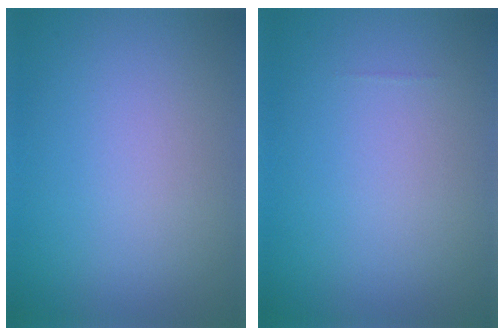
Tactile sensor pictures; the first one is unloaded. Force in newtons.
{"total": 0.0}